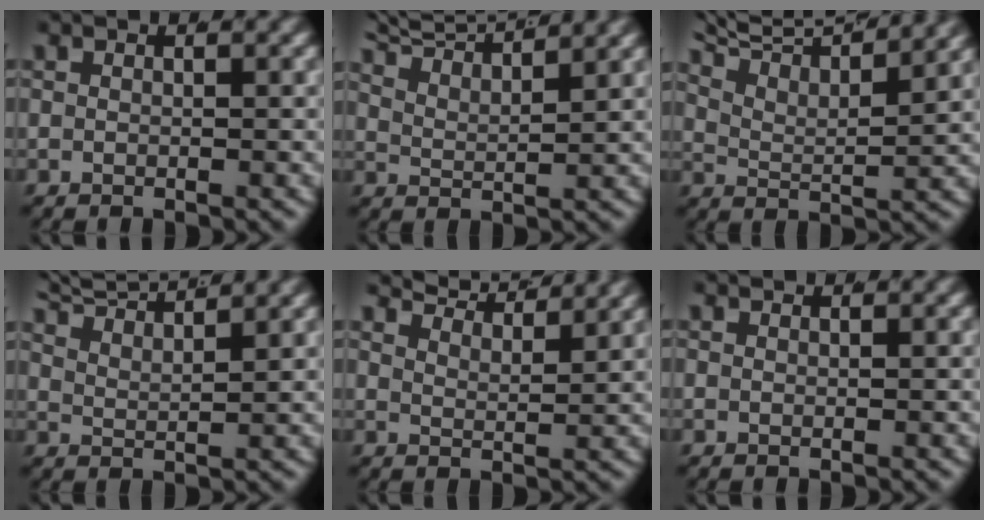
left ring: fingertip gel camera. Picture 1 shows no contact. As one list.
[{"total": 7.4, "force": [6.4, 2.2, 3.0], "torque": [-0.058, 0.018, 0.100]}, {"total": 7.9, "force": [6.1, 3.0, 3.9], "torque": [-0.077, 0.014, 0.092]}, {"total": 6.7, "force": [6.0, 1.6, 2.6], "torque": [-0.051, 0.013, 0.098]}, {"total": 6.5, "force": [5.9, 1.1, 2.6], "torque": [-0.037, 0.007, 0.096]}, {"total": 0.7, "force": [0.6, -0.4, 0.0], "torque": [0.008, -0.003, 0.013]}]